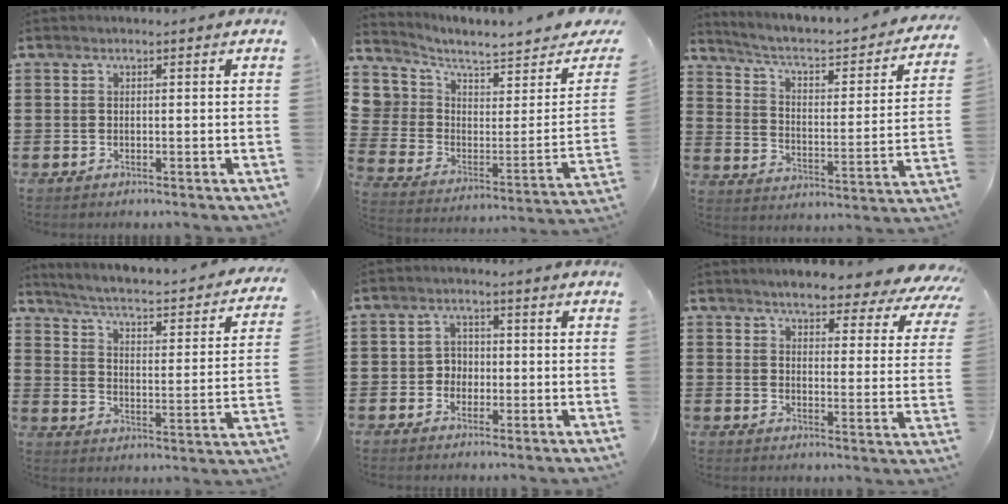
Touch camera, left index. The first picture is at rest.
{"total": 3.8, "force": [3.2, 2.1, -0.6], "torque": [-0.025, -0.041, 0.054]}
{"total": 3.3, "force": [2.0, 1.3, 2.2], "torque": [-0.058, -0.025, 0.022]}
{"total": 2.6, "force": [1.9, 0.0, 1.7], "torque": [-0.048, -0.032, 0.019]}
{"total": 2.7, "force": [-0.7, 2.4, 1.0], "torque": [-0.029, 0.007, -0.019]}
{"total": 5.0, "force": [4.7, 0.5, 1.6], "torque": [-0.047, -0.032, 0.077]}